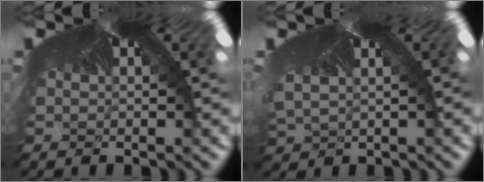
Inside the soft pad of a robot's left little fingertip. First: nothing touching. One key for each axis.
{"total": 1.0, "fx": -0.8, "fy": 0.6, "fz": 0.0, "tx": -0.023, "ty": -0.025, "tz": 0.015}